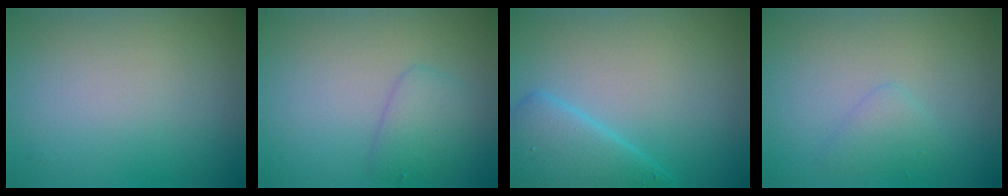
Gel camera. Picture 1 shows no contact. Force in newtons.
{"total": 2.3, "press": 2.3, "slide": 0.2}
{"total": 4.3, "press": 4.3, "slide": 0.3}
{"total": 1.4, "press": 1.4, "slide": 0.1}